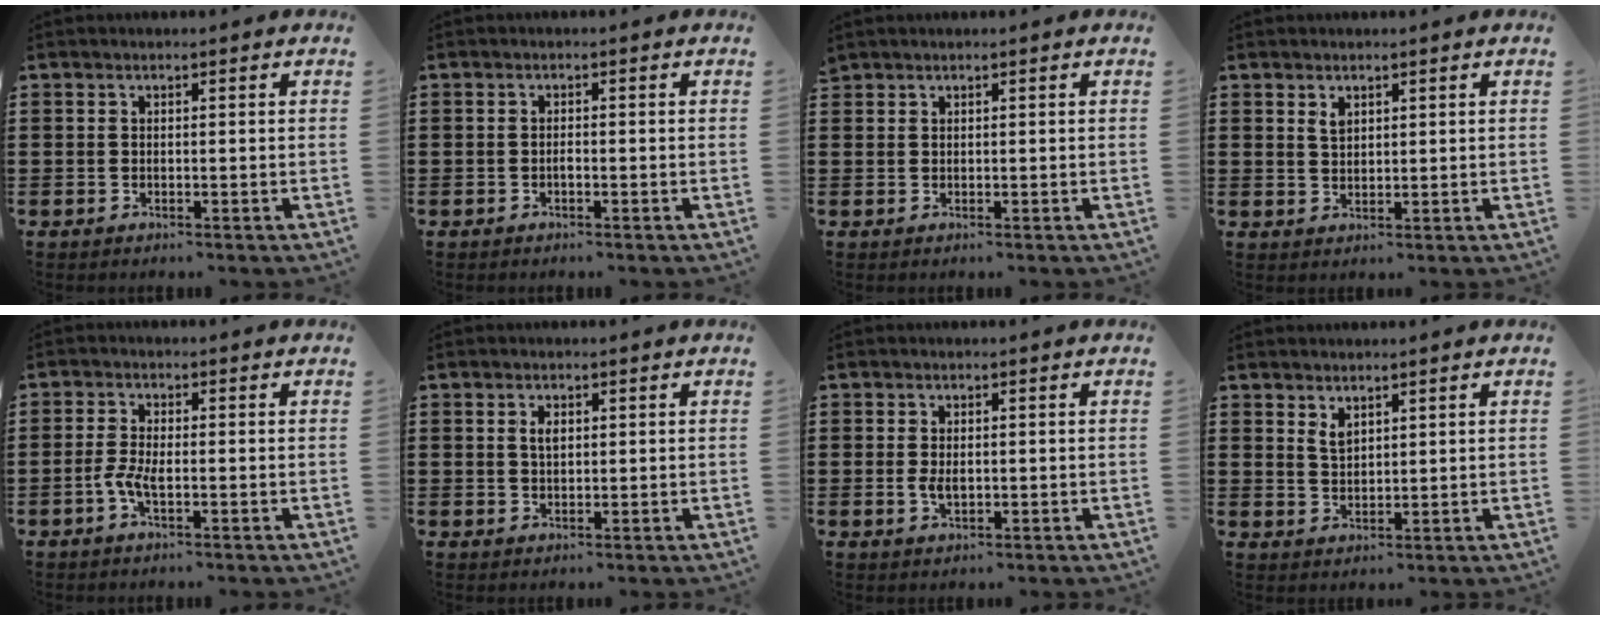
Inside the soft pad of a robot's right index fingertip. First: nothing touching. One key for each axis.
{"total": 0.8, "fx": -0.4, "fy": 0.2, "fz": 0.7, "tx": -0.015, "ty": -0.004, "tz": -0.007}
{"total": 0.6, "fx": 0.6, "fy": 0.3, "fz": 0.0, "tx": -0.002, "ty": 0.001, "tz": 0.012}
{"total": 1.9, "fx": 1.2, "fy": 1.1, "fz": 1.0, "tx": -0.023, "ty": 0.003, "tz": 0.022}
{"total": 3.2, "fx": -1.2, "fy": 1.0, "fz": 2.8, "tx": -0.069, "ty": -0.005, "tz": -0.027}
{"total": 1.9, "fx": 0.5, "fy": 1.0, "fz": 1.6, "tx": -0.033, "ty": 0.007, "tz": 0.008}
{"total": 2.2, "fx": -0.2, "fy": 1.2, "fz": 1.9, "tx": -0.037, "ty": 0.003, "tz": -0.004}
{"total": 2.2, "fx": 1.6, "fy": 1.1, "fz": 1.0, "tx": -0.023, "ty": 0.003, "tz": 0.029}